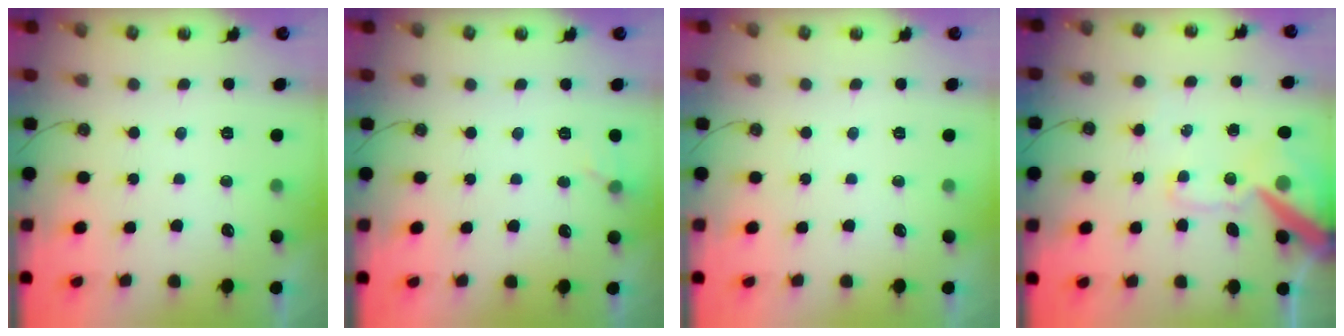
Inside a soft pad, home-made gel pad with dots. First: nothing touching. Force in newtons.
{"total": 5.9, "press": 5.8, "slide": 0.6}
{"total": 0.0}
{"total": 14.5, "press": 14.3, "slide": 2.4}